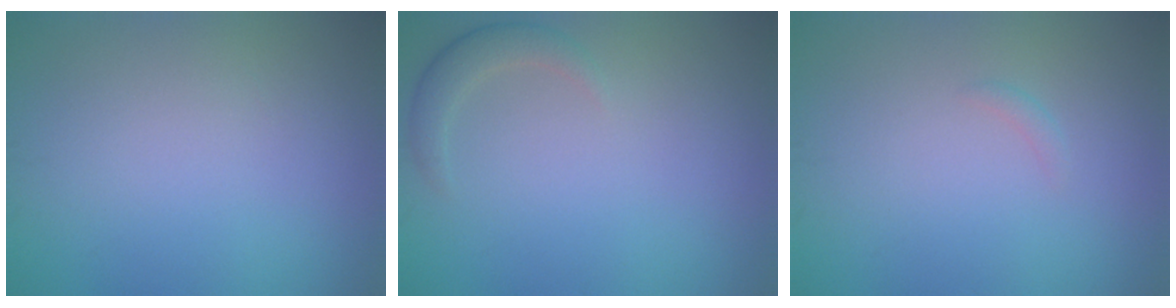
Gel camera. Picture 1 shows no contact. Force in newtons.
{"total": 1.9, "press": 1.9, "slide": 0.3}
{"total": 0.5, "press": 0.5, "slide": 0.1}